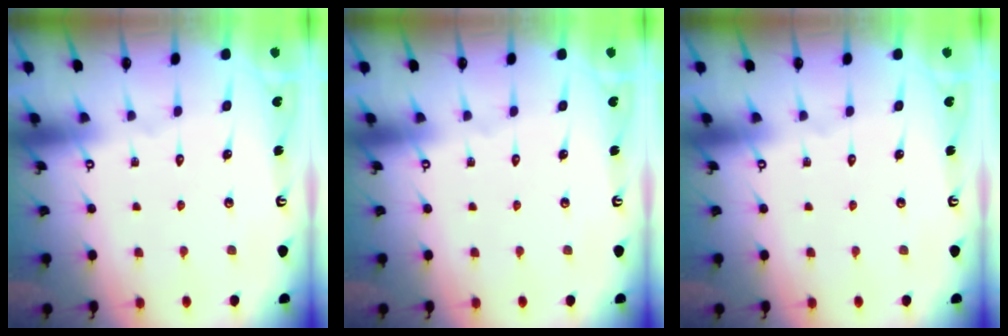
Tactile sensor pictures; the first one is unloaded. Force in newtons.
{"total": 0.0}
{"total": 0.0}